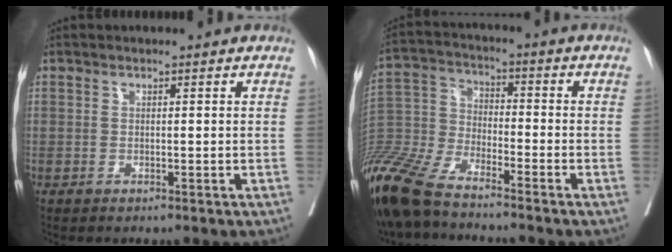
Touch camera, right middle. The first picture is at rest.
{"total": 17.3, "force": [-13.9, 4.6, 9.1], "torque": [-0.229, -0.025, -0.277]}